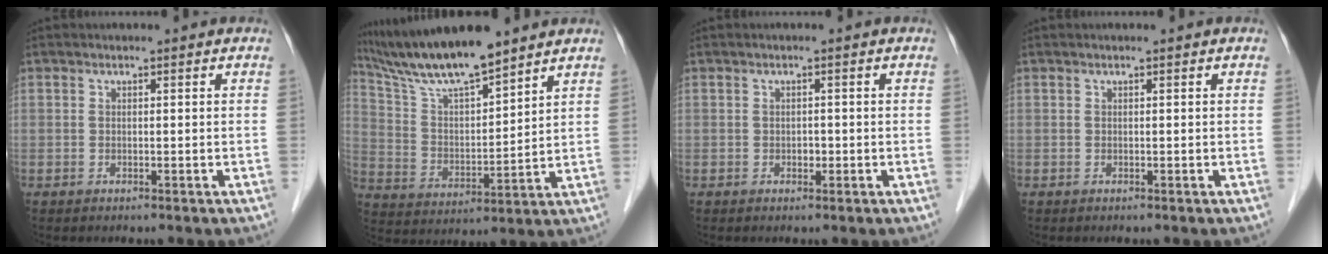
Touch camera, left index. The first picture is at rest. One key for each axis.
{"total": 13.3, "fx": 11.5, "fy": 0.9, "fz": 6.6, "tx": -0.133, "ty": 0.007, "tz": 0.218}
{"total": 0.9, "fx": -0.2, "fy": 0.7, "fz": 0.6, "tx": -0.009, "ty": 0.002, "tz": -0.004}
{"total": 0.0}